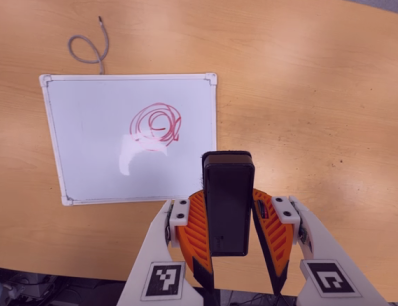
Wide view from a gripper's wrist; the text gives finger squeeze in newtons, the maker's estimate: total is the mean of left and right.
{"total": 7.3, "left": 5.6, "right": 9.1}